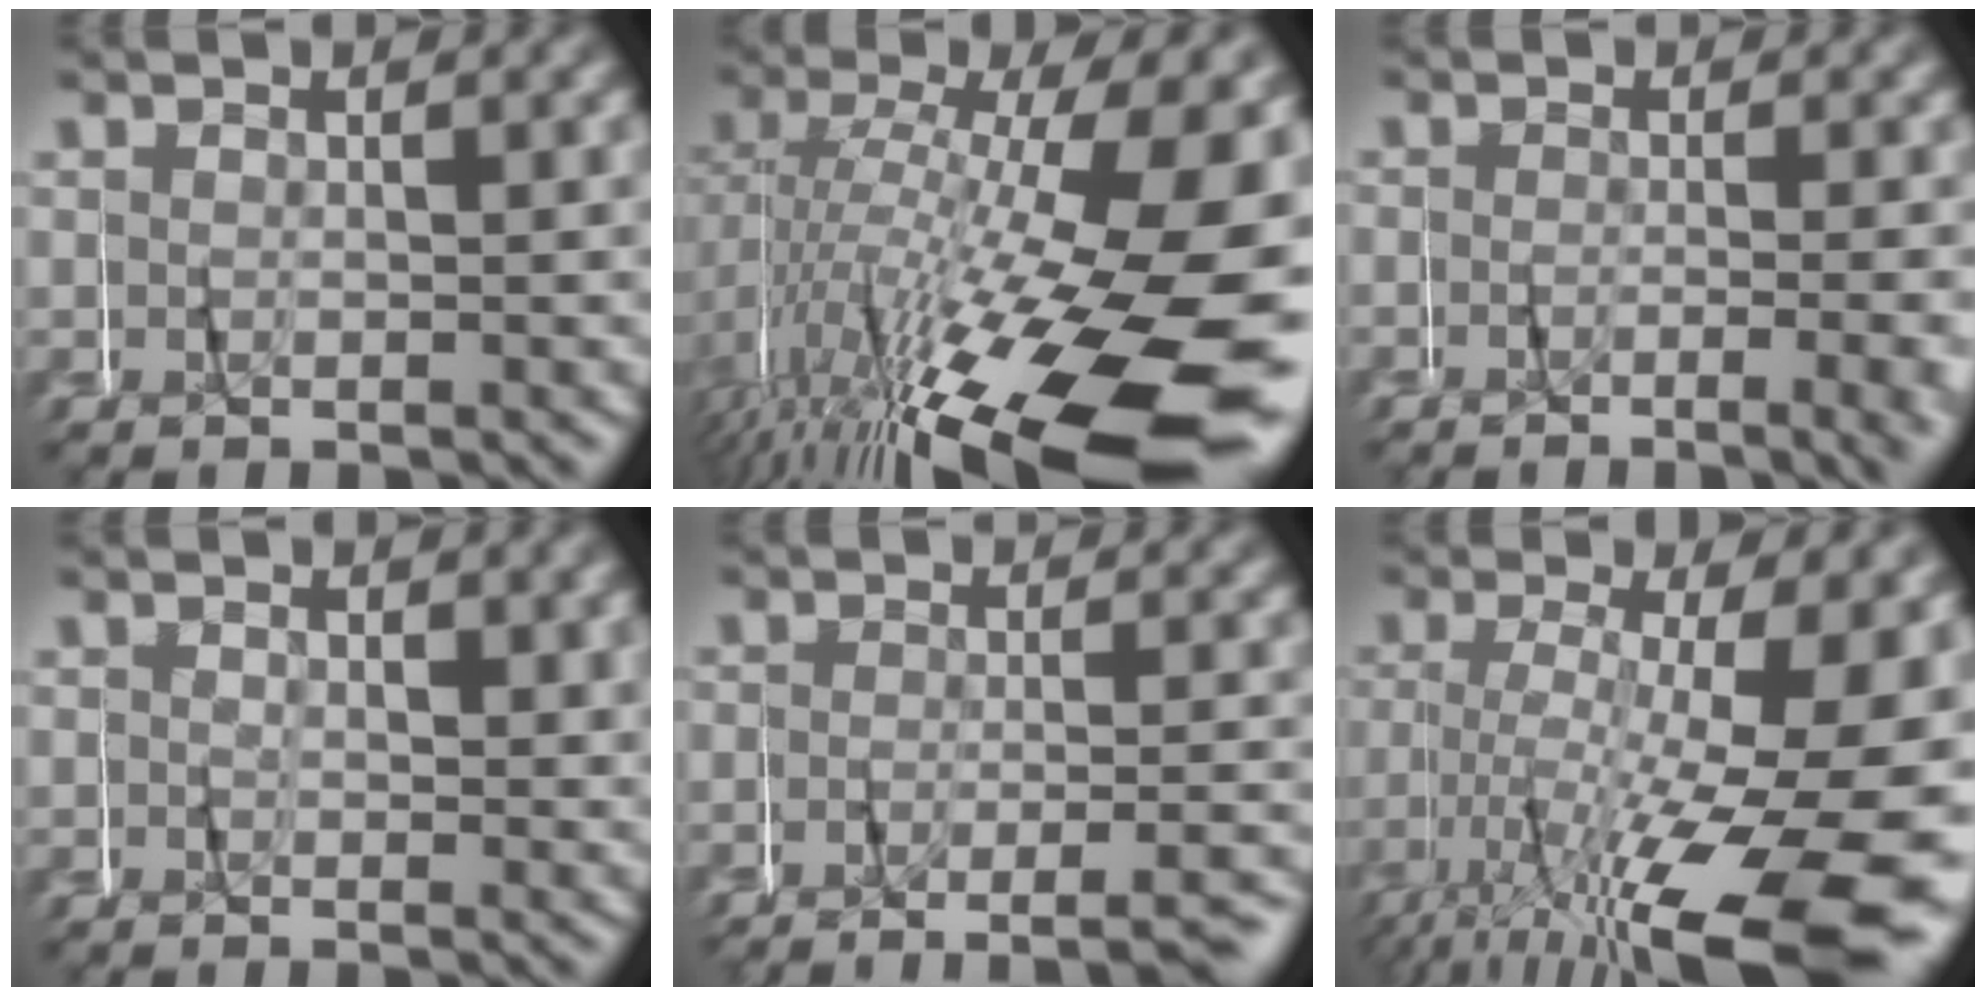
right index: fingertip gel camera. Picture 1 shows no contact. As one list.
[{"total": 17.3, "force": [-6.0, 6.9, 14.7], "torque": [-0.215, -0.030, -0.061]}, {"total": 2.9, "force": [-1.2, 0.6, 2.6], "torque": [-0.020, -0.004, -0.020]}, {"total": 1.3, "force": [0.9, 0.9, 0.3], "torque": [-0.007, -0.004, 0.015]}, {"total": 4.6, "force": [-3.9, 0.9, 2.2], "torque": [-0.023, -0.009, -0.062]}, {"total": 12.6, "force": [-4.1, 4.6, 11.0], "torque": [-0.157, -0.021, -0.045]}]